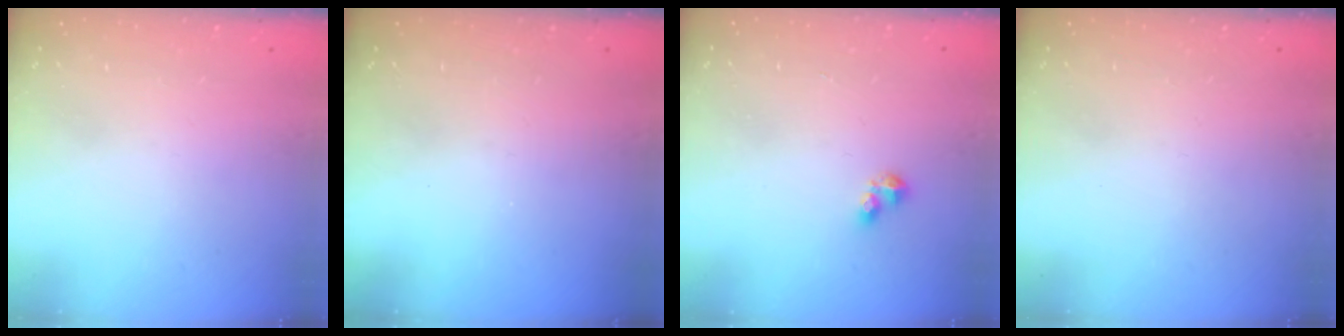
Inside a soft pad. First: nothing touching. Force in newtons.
{"total": 0.0}
{"total": 2.8, "press": 2.8, "slide": 0.4}
{"total": 0.0}